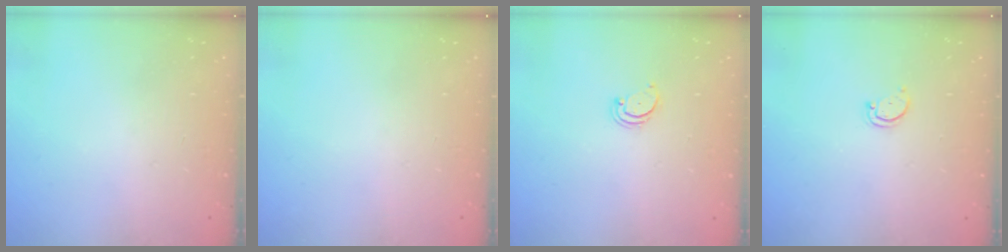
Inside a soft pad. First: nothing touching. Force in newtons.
{"total": 0.0}
{"total": 2.4, "press": 2.3, "slide": 0.5}
{"total": 2.6, "press": 2.5, "slide": 0.4}